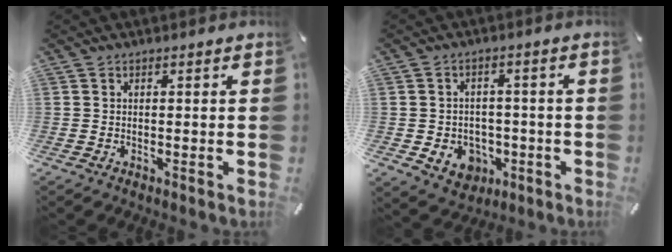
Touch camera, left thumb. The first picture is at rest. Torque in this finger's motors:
{"motor_torque": [-0.02, 0.14, 0.32, 0.38, 0.02]}